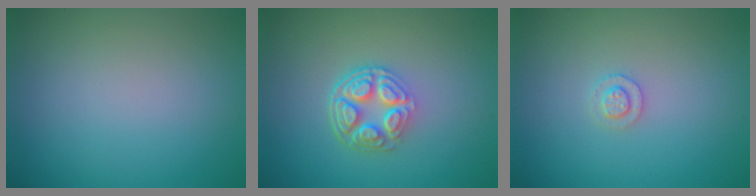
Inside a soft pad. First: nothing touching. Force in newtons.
{"total": 5.2, "press": 3.8, "slide": 3.5}
{"total": 1.3, "press": 1.2, "slide": 0.3}